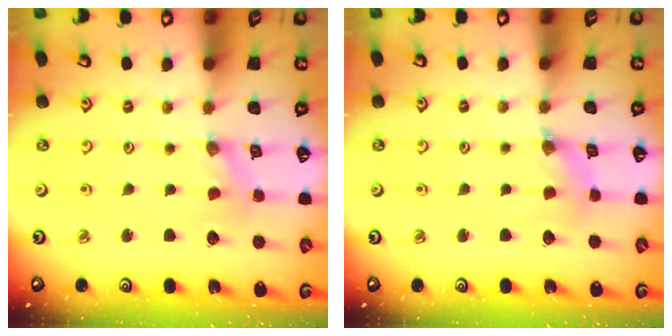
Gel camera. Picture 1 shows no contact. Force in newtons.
{"total": 2.4, "press": 2.4, "slide": 0.4}